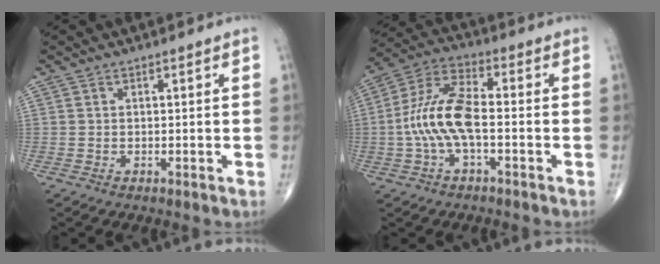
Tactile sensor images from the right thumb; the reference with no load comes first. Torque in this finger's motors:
{"motor_torque": [0.78, 0.49, 1.64, -0.18, 0.17]}